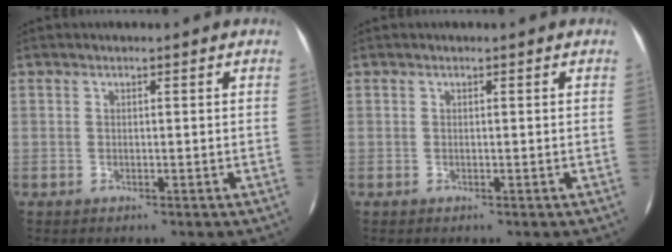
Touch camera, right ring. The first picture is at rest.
{"total": 0.0}